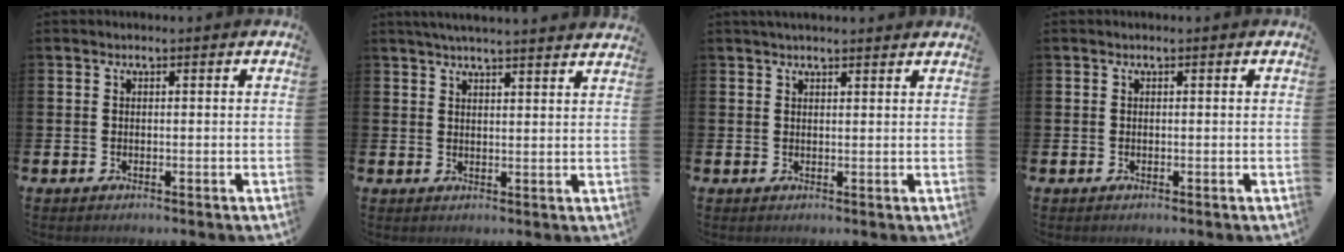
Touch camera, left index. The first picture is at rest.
{"total": 3.8, "force": [3.7, -0.5, 0.6], "torque": [-0.019, -0.016, 0.067]}
{"total": 1.9, "force": [1.8, 0.2, 0.5], "torque": [-0.011, -0.002, 0.033]}
{"total": 0.0}